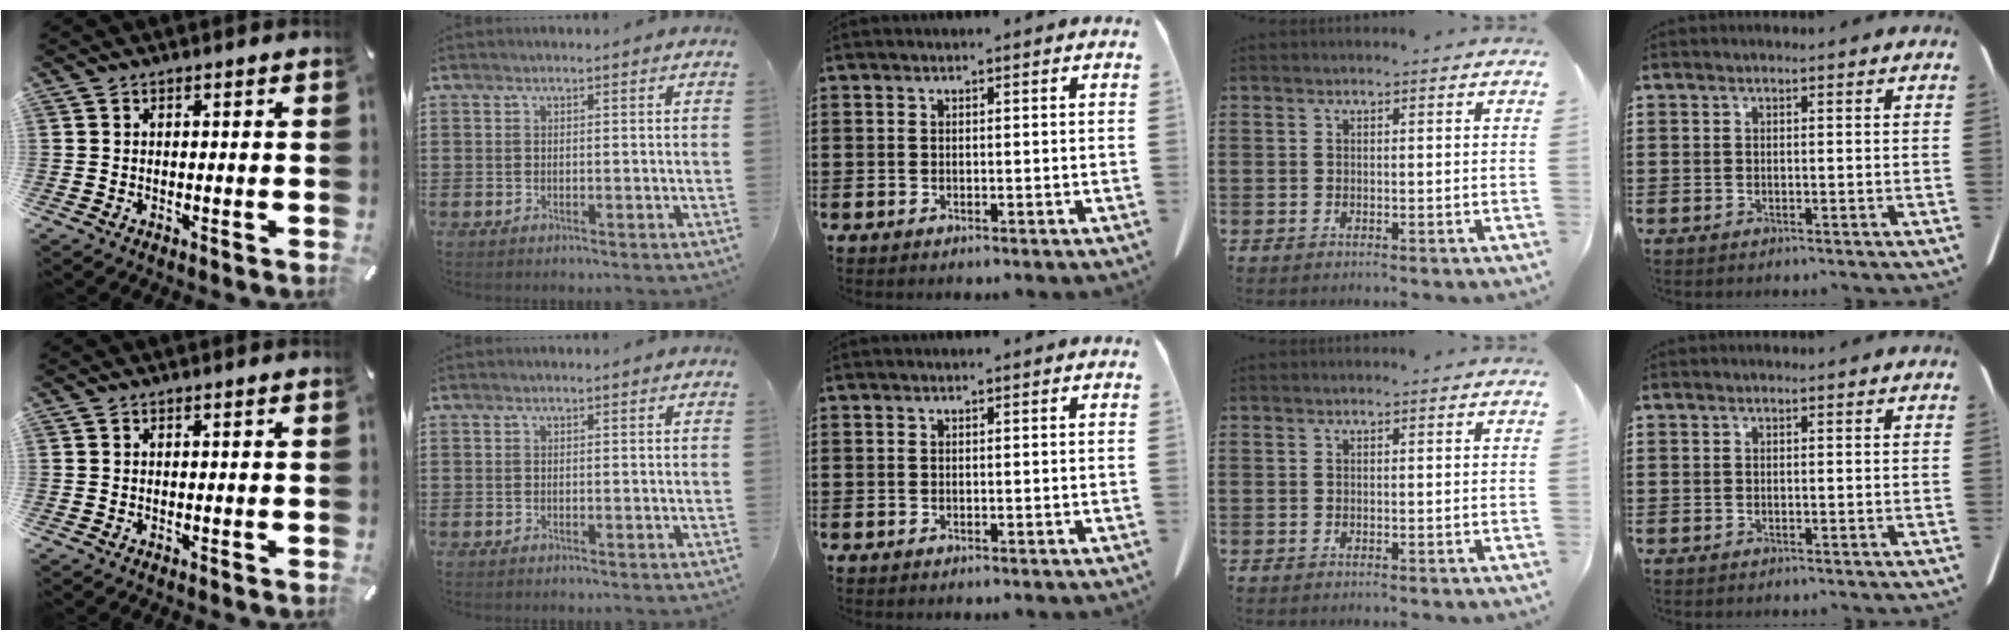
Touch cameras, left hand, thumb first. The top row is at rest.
{}